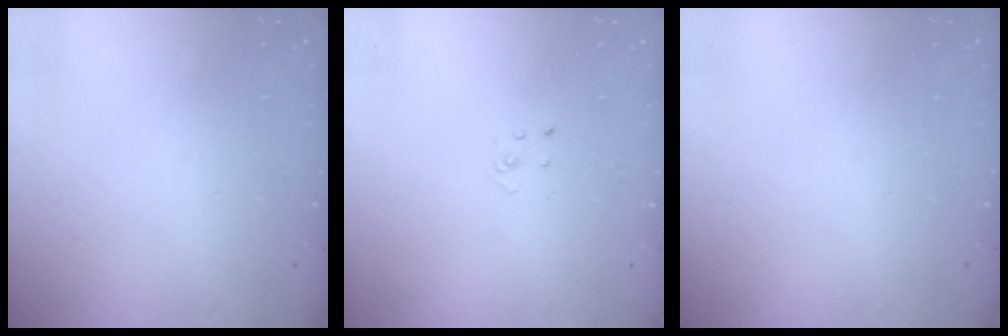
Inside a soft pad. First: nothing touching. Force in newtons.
{"total": 1.5, "press": 1.5, "slide": 0.1}
{"total": 0.0}